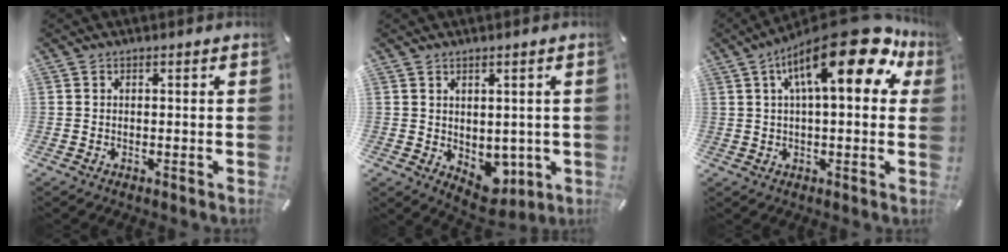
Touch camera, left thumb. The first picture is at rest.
{"total": 5.4, "force": [-0.5, 4.4, 3.2], "torque": [-0.019, 0.001, -0.003]}
{"total": 20.8, "force": [8.5, 7.6, 17.4], "torque": [-0.275, -0.043, 0.126]}